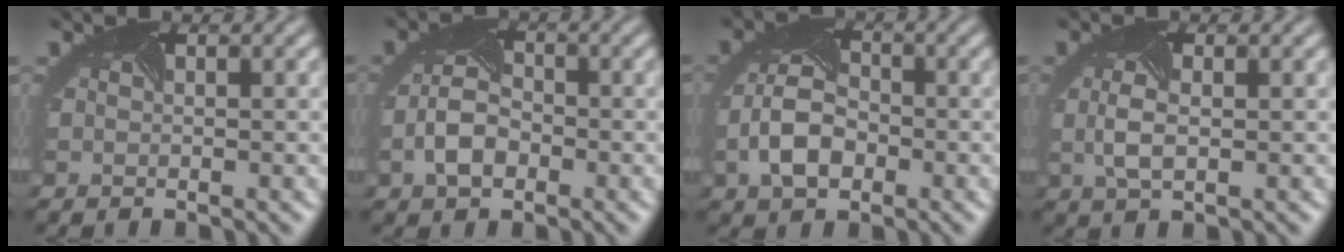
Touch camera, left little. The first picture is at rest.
{"total": 3.3, "force": [-1.2, 2.0, 2.4], "torque": [-0.055, -0.005, -0.026]}
{"total": 4.5, "force": [-1.3, 2.9, 3.3], "torque": [-0.081, -0.006, -0.026]}
{"total": 2.2, "force": [0.1, 0.7, 2.1], "torque": [-0.056, -0.003, 0.001]}